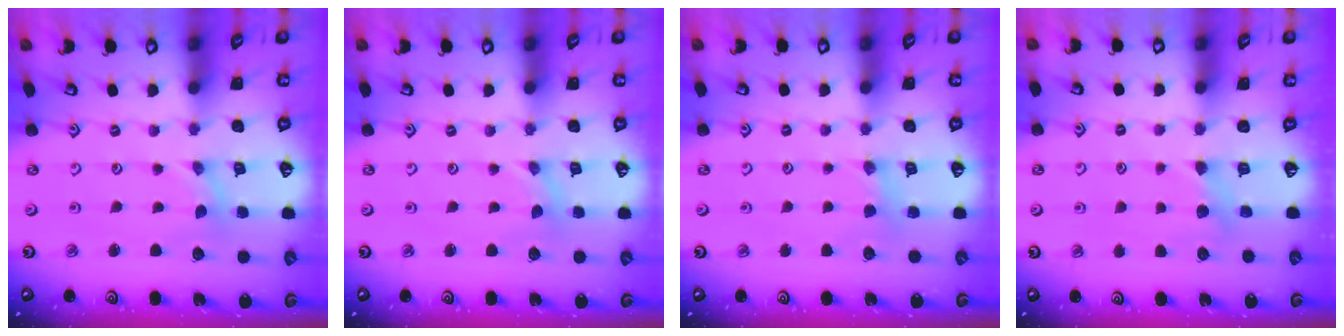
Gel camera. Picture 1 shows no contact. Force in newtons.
{"total": 0.0}
{"total": 3.8, "press": 3.8, "slide": 0.5}
{"total": 3.6, "press": 3.5, "slide": 0.5}